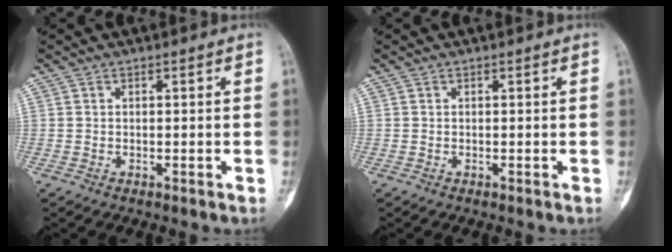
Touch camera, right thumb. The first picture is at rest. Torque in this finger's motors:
{"motor_torque": [0.00, 0.00, 0.05, 0.00, 0.00]}